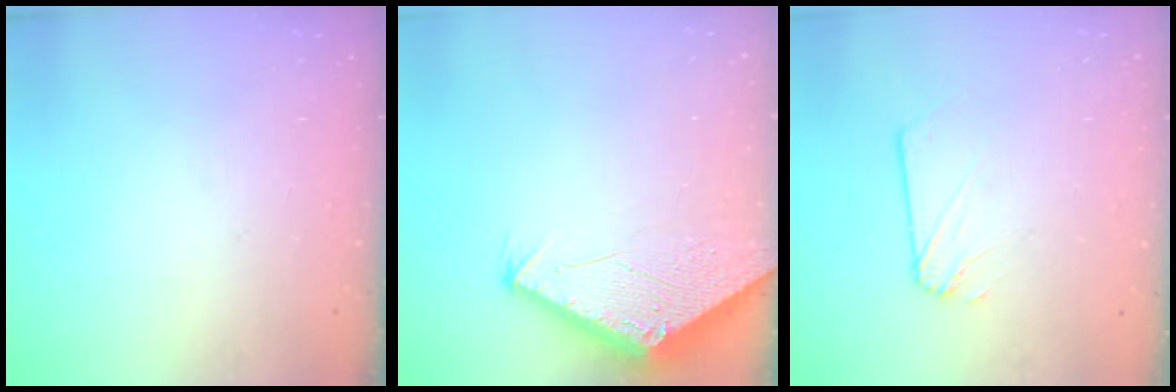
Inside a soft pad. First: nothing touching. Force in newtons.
{"total": 2.8, "press": 2.8, "slide": 0.1}
{"total": 1.6, "press": 1.6, "slide": 0.1}